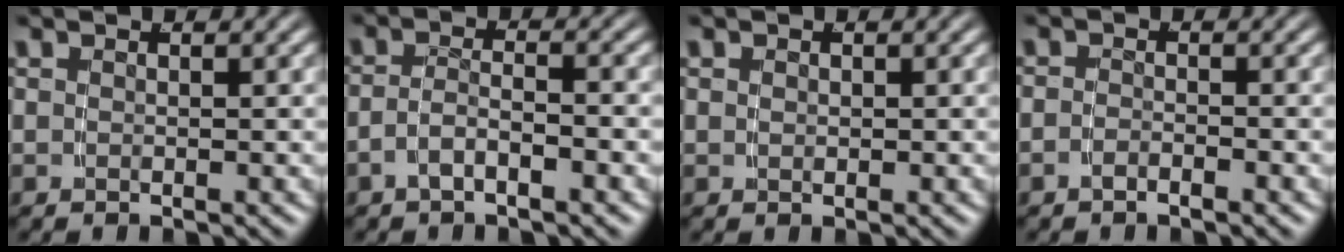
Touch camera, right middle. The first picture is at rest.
{"total": 2.5, "force": [-1.9, 0.6, 1.4], "torque": [-0.026, -0.007, -0.033]}
{"total": 0.0}
{"total": 1.3, "force": [-1.2, 0.2, 0.3], "torque": [-0.008, -0.004, -0.024]}